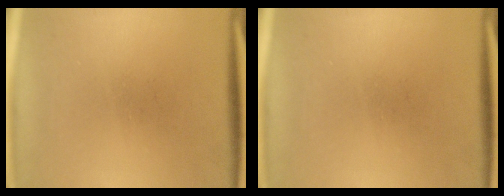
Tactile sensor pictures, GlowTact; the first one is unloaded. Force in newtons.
{"total": 0.0}